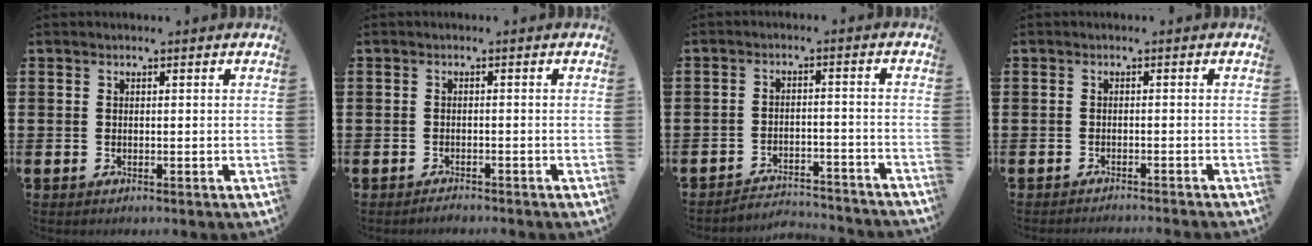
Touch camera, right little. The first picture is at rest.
{"total": 0.9, "force": [-0.9, 0.1, 0.1], "torque": [-0.005, -0.002, -0.018]}
{"total": 3.2, "force": [-3.2, 0.1, -0.1], "torque": [-0.005, 0.003, -0.070]}
{"total": 0.9, "force": [-0.9, -0.3, -0.1], "torque": [0.002, 0.001, -0.018]}